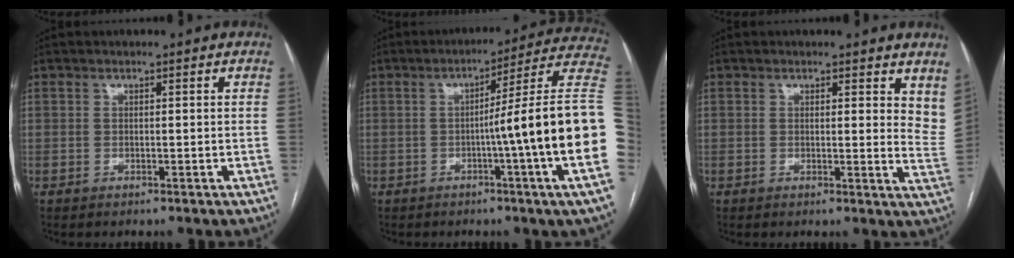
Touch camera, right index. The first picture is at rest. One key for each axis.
{"total": 17.9, "fx": -2.2, "fy": -3.1, "fz": 17.5, "tx": -0.184, "ty": 0.014, "tz": -0.044}
{"total": 6.2, "fx": 4.9, "fy": 2.0, "fz": 3.2, "tx": -0.029, "ty": -0.025, "tz": 0.032}